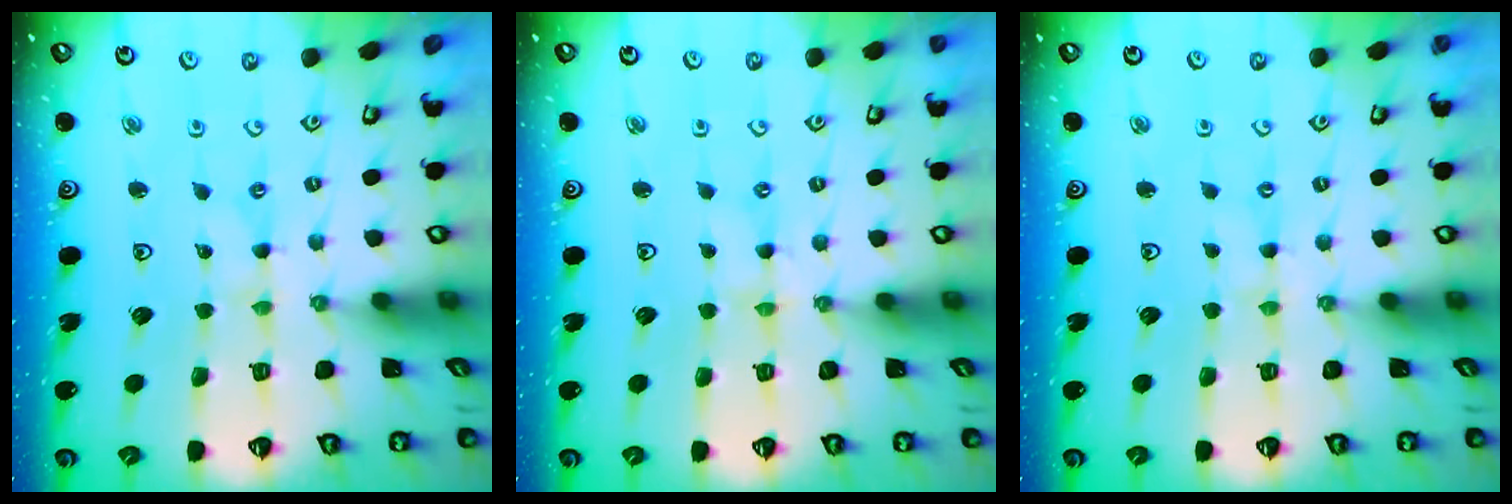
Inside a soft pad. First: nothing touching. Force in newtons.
{"total": 0.0}
{"total": 0.0}